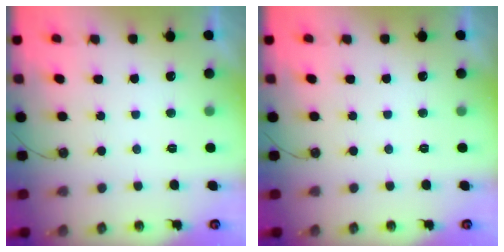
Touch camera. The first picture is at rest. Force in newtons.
{"total": 0.0}